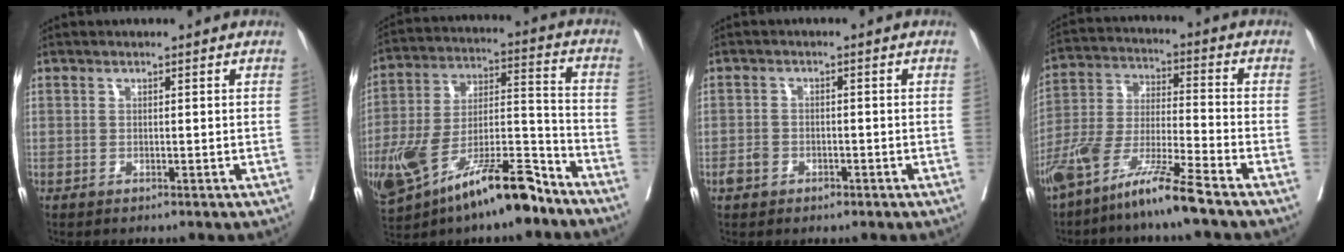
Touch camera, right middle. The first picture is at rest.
{"total": 19.3, "force": [-12.3, 4.7, 14.1], "torque": [-0.268, -0.012, -0.217]}
{"total": 2.4, "force": [-1.2, 1.8, 1.2], "torque": [-0.021, 0.004, -0.015]}
{"total": 11.7, "force": [-8.5, -0.3, 8.1], "torque": [-0.166, -0.024, -0.167]}